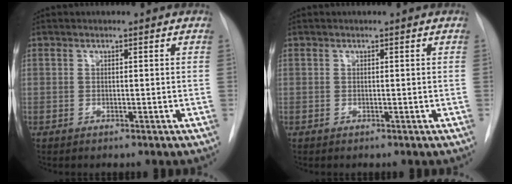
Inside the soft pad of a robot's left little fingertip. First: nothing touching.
{"total": 0.0}